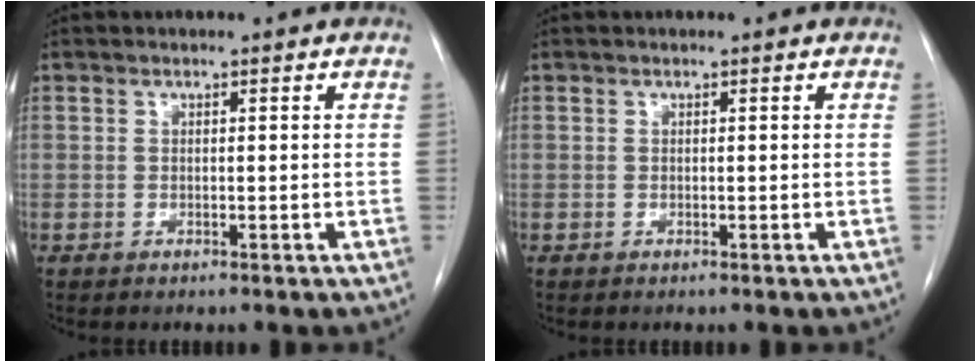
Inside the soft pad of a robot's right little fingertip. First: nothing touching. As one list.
[{"total": 0.0}]